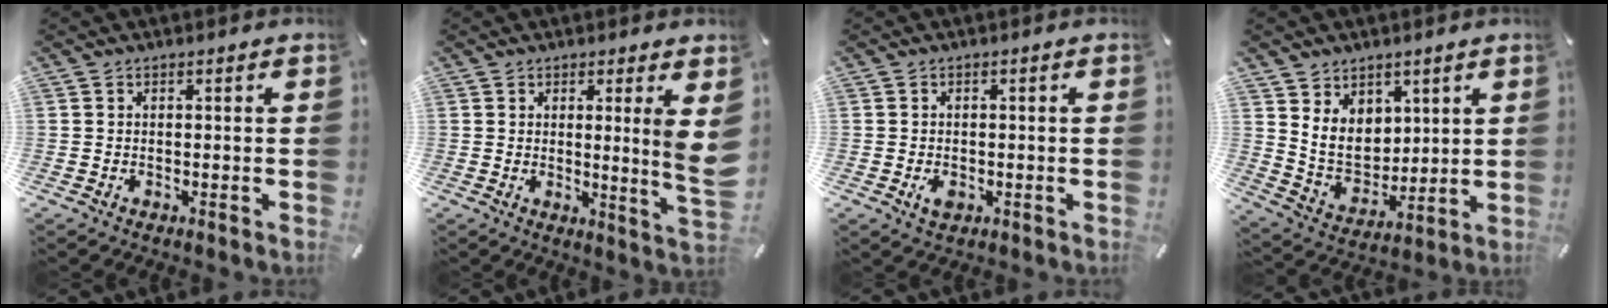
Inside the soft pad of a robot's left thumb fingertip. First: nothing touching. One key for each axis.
{"total": 8.3, "fx": 2.2, "fy": 0.1, "fz": 8.0, "tx": -0.113, "ty": -0.030, "tz": 0.032}
{"total": 2.5, "fx": -0.7, "fy": 1.6, "fz": 1.8, "tx": -0.045, "ty": -0.002, "tz": -0.015}
{"total": 9.7, "fx": 4.4, "fy": 8.1, "fz": 3.0, "tx": -0.078, "ty": -0.033, "tz": 0.088}